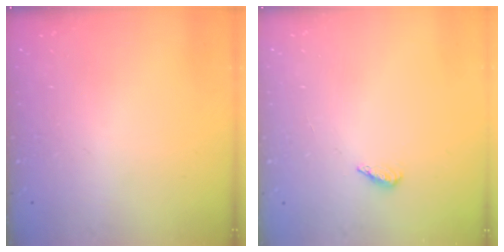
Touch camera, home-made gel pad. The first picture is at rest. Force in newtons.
{"total": 2.3, "press": 2.2, "slide": 0.8}